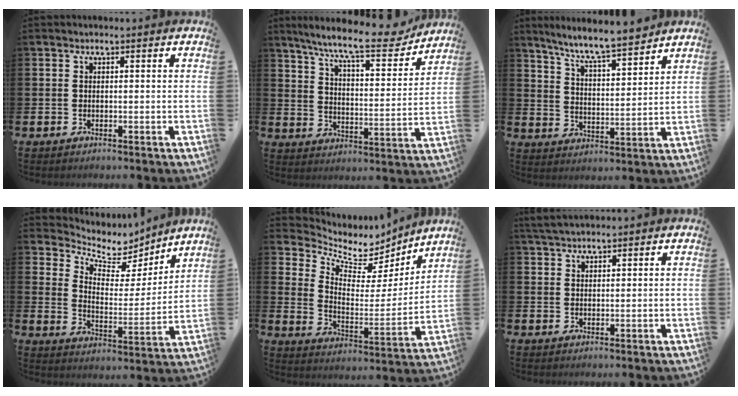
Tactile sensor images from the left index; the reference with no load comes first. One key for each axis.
{"total": 10.7, "fx": 9.3, "fy": 1.5, "fz": 5.2, "tx": -0.121, "ty": -0.053, "tz": 0.154}
{"total": 8.0, "fx": 7.5, "fy": 0.1, "fz": 2.6, "tx": -0.081, "ty": -0.049, "tz": 0.133}
{"total": 6.7, "fx": 5.9, "fy": 2.8, "fz": 1.2, "tx": -0.054, "ty": -0.048, "tz": 0.099}
{"total": 7.5, "fx": 6.6, "fy": 3.3, "fz": 1.5, "tx": -0.054, "ty": -0.055, "tz": 0.110}
{"total": 2.8, "fx": 2.6, "fy": 0.6, "fz": 0.9, "tx": -0.020, "ty": -0.004, "tz": 0.048}